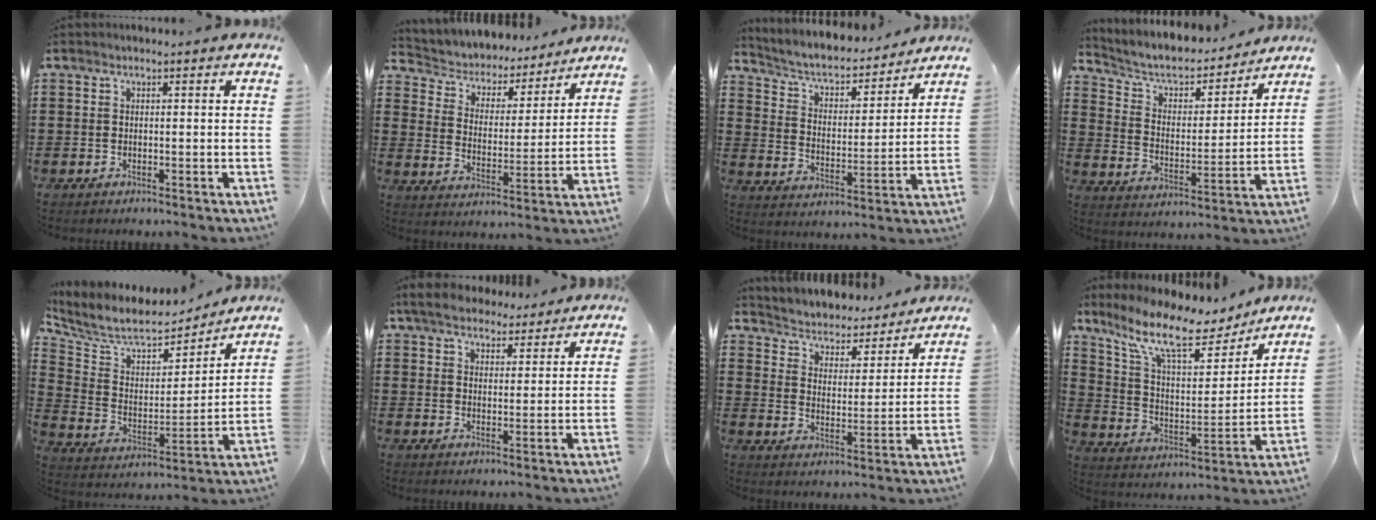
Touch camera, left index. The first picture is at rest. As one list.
[{"total": 4.1, "force": [3.8, 1.3, 0.1], "torque": [-0.031, -0.034, 0.059]}, {"total": 4.5, "force": [3.9, 1.5, 1.9], "torque": [-0.057, -0.030, 0.057]}, {"total": 5.4, "force": [4.5, 2.1, 2.0], "torque": [-0.065, -0.031, 0.070]}, {"total": 8.2, "force": [7.2, 2.8, 2.9], "torque": [-0.096, -0.045, 0.125]}, {"total": 5.0, "force": [4.5, 1.6, 1.4], "torque": [-0.044, -0.007, 0.083]}, {"total": 3.5, "force": [3.5, 0.4, 0.0], "torque": [-0.024, -0.034, 0.051]}, {"total": 12.1, "force": [9.1, 3.4, 7.2], "torque": [-0.169, -0.048, 0.155]}]